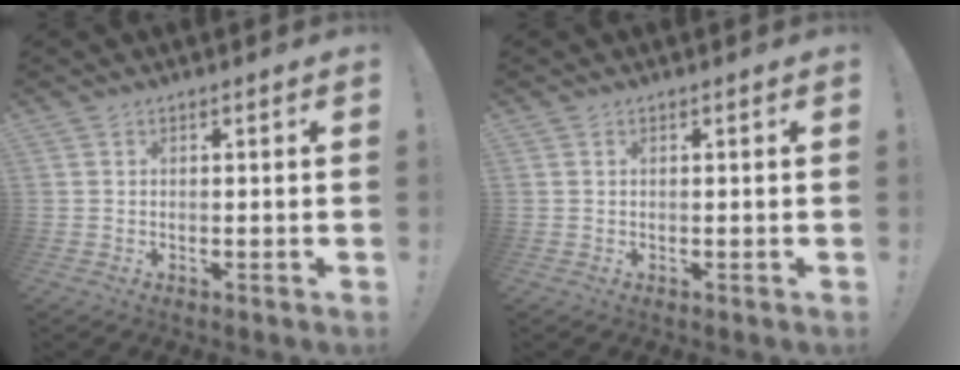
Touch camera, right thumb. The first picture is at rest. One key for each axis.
{"total": 0.0}